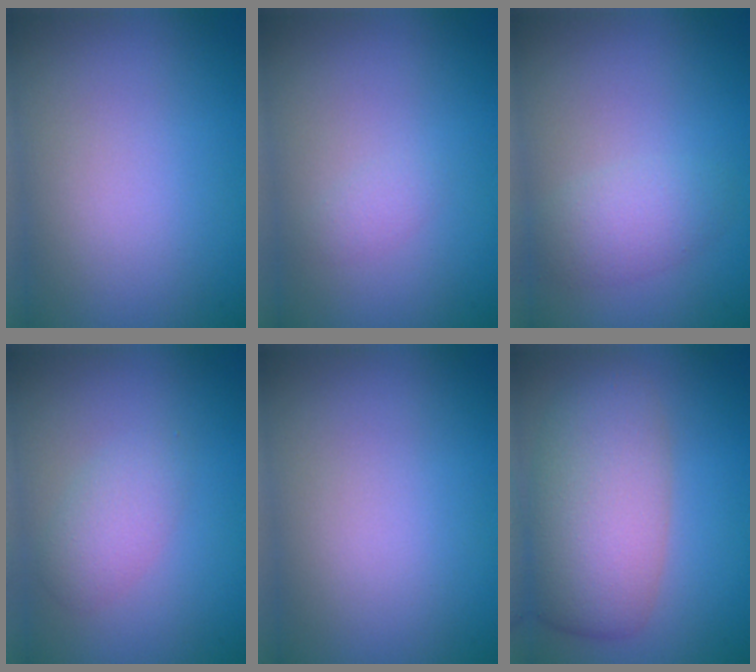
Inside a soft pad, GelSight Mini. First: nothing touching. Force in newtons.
{"total": 0.8, "press": 0.8, "slide": 0.0}
{"total": 2.4, "press": 2.4, "slide": 0.0}
{"total": 2.2, "press": 2.2, "slide": 0.0}
{"total": 0.0}
{"total": 7.5, "press": 7.5, "slide": 0.4}